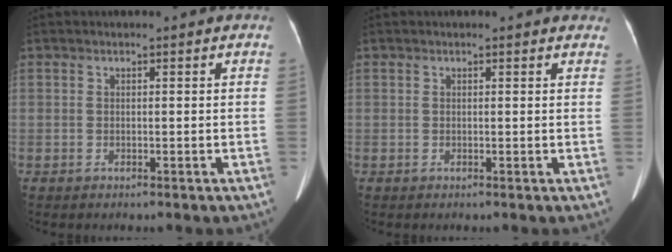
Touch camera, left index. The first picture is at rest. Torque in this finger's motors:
{"motor_torque": [0.18, -0.21, 0.04, 0.00]}